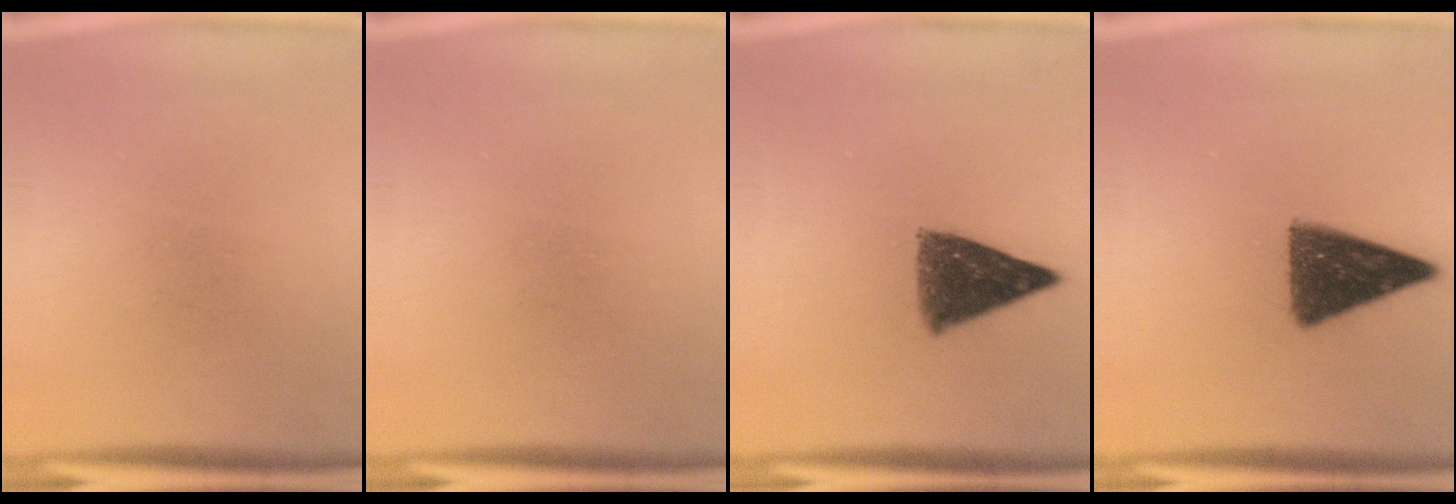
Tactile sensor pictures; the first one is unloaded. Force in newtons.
{"total": 0.0}
{"total": 9.0}
{"total": 12.0}